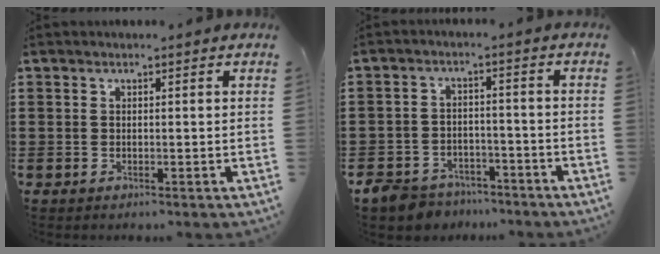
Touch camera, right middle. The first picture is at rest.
{"total": 5.0, "force": [-4.7, 1.6, 0.6], "torque": [-0.026, 0.008, -0.098]}